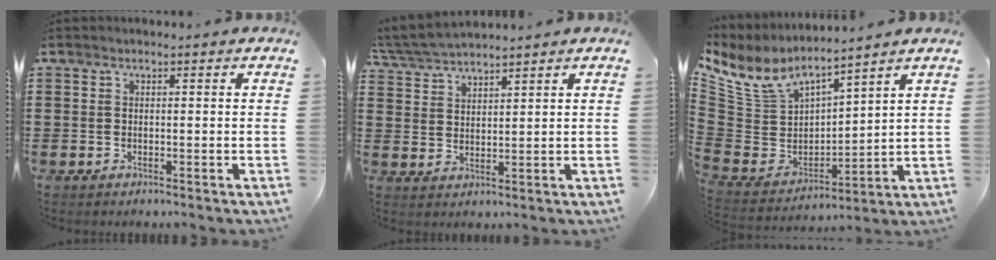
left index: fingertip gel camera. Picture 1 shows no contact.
{"total": 4.1, "force": [4.1, 0.1, 0.8], "torque": [-0.031, -0.011, 0.074]}
{"total": 7.7, "force": [6.2, 3.6, 2.8], "torque": [-0.091, -0.042, 0.113]}